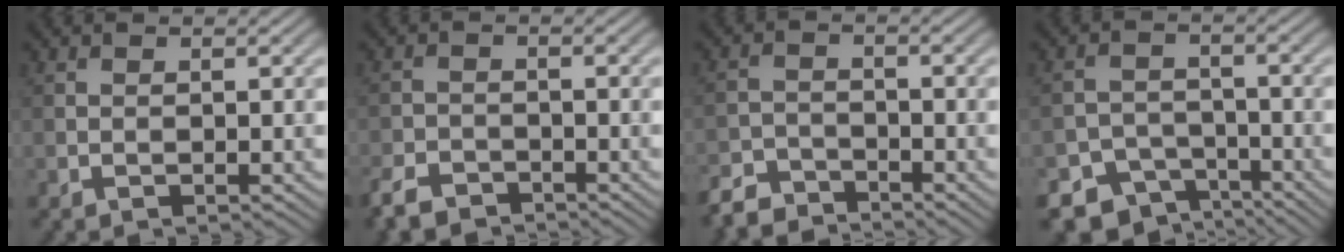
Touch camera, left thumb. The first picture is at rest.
{"total": 4.4, "force": [-3.7, 1.7, 1.6], "torque": [-0.029, -0.009, -0.078]}
{"total": 4.8, "force": [-4.3, 1.5, 1.2], "torque": [-0.018, -0.006, -0.091]}
{"total": 6.7, "force": [-5.1, 4.0, 1.8], "torque": [-0.025, -0.012, -0.081]}